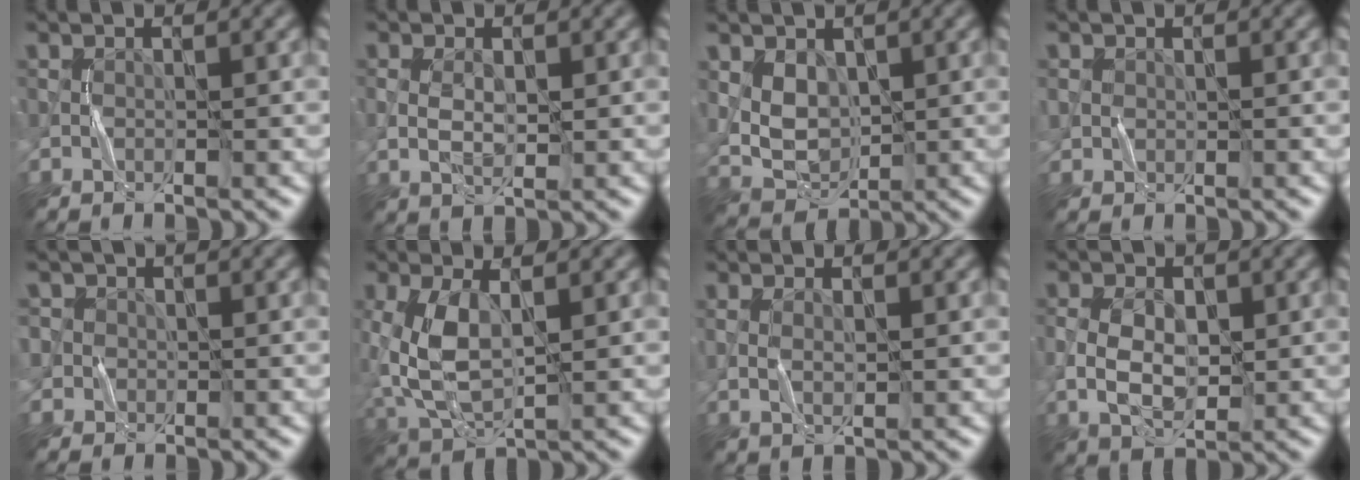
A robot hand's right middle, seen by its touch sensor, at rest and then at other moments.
{"total": 2.6, "force": [0.2, 1.5, 2.2], "torque": [-0.049, -0.002, 0.005]}
{"total": 3.8, "force": [0.9, 2.7, 2.5], "torque": [-0.050, -0.011, 0.025]}
{"total": 1.3, "force": [0.3, 1.1, 0.6], "torque": [-0.010, 0.000, 0.005]}
{"total": 3.4, "force": [0.9, 3.1, 1.2], "torque": [-0.011, 0.013, -0.001]}
{"total": 6.8, "force": [0.6, 3.6, 5.8], "torque": [-0.146, 0.001, 0.015]}
{"total": 2.1, "force": [0.4, 0.9, 1.9], "torque": [-0.043, -0.003, 0.011]}
{"total": 4.6, "force": [-0.1, 3.0, 3.5], "torque": [-0.069, -0.002, 0.001]}